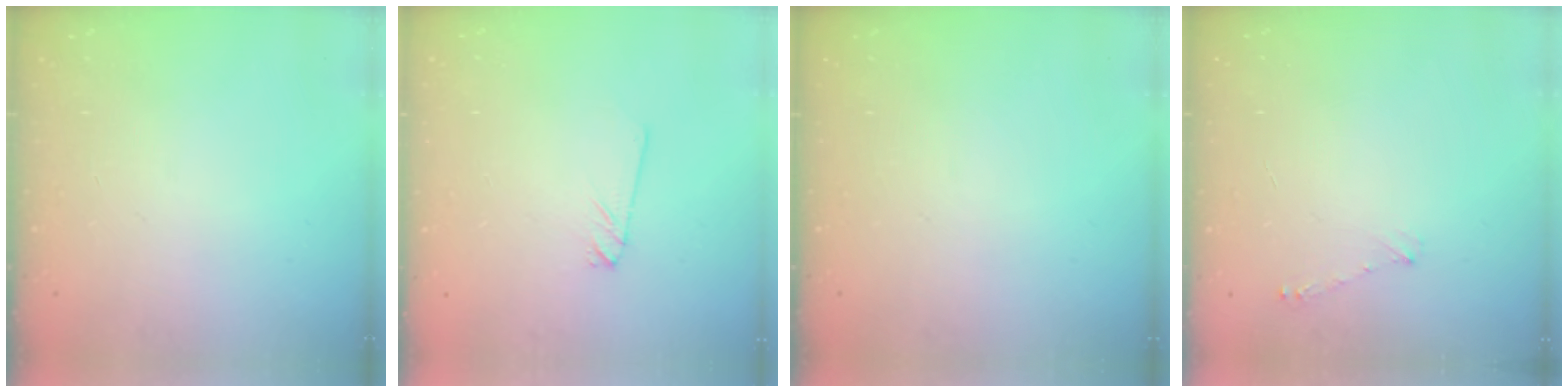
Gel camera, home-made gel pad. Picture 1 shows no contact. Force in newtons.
{"total": 0.9, "press": 0.9, "slide": 0.1}
{"total": 0.0}
{"total": 4.3, "press": 4.3, "slide": 0.5}